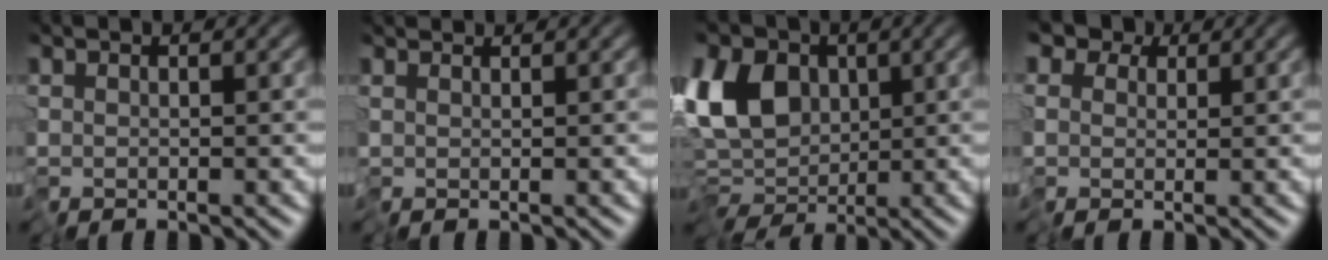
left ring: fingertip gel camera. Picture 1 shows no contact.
{"total": 1.3, "force": [1.3, 0.1, 0.3], "torque": [-0.013, 0.007, 0.021]}
{"total": 8.9, "force": [-0.6, 6.4, 6.1], "torque": [-0.108, -0.005, -0.031]}
{"total": 4.0, "force": [1.7, 3.2, 1.5], "torque": [-0.048, 0.007, 0.018]}